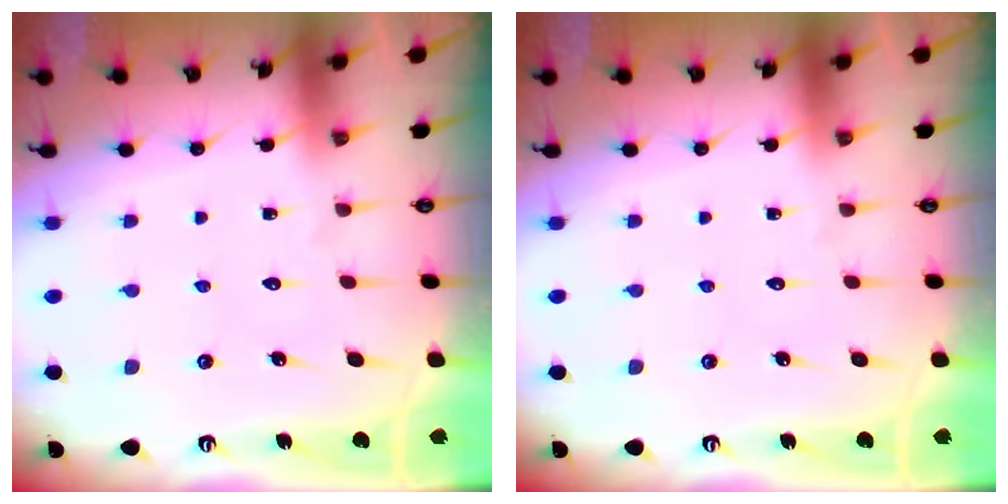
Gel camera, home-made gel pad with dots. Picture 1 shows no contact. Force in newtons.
{"total": 0.0}